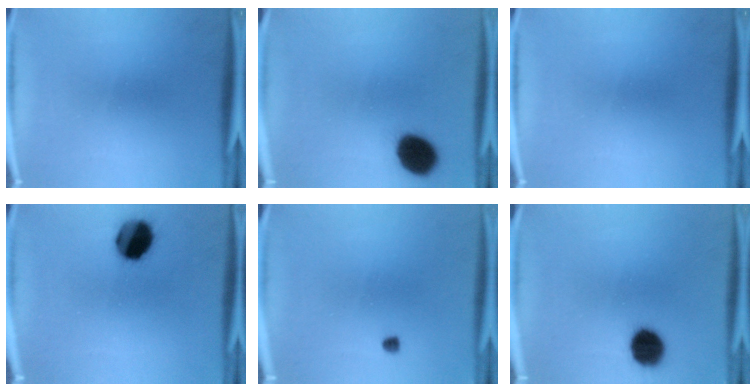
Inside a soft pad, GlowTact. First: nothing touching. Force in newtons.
{"total": 11.4}
{"total": 0.0}
{"total": 11.7}
{"total": 1.0}
{"total": 9.1}